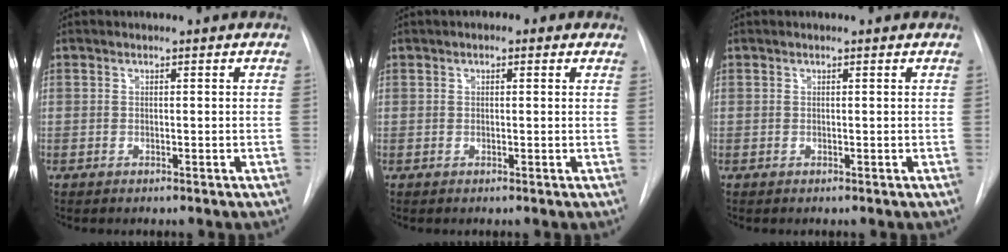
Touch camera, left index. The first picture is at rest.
{"total": 2.1, "force": [1.1, 1.1, 1.4], "torque": [-0.023, 0.013, 0.011]}
{"total": 0.0}